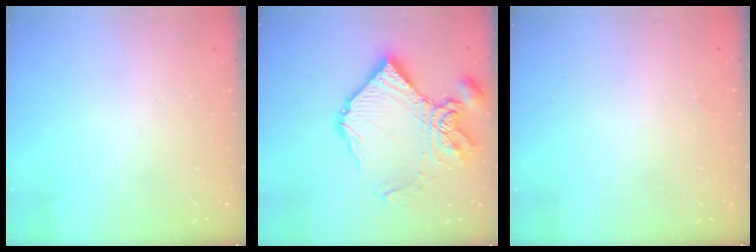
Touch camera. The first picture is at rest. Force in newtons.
{"total": 18.7, "press": 18.5, "slide": 2.2}
{"total": 2.0, "press": 2.0, "slide": 0.2}